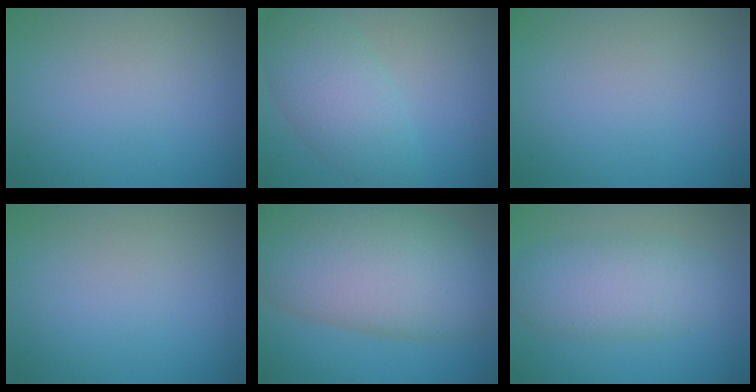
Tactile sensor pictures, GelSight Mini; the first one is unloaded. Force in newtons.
{"total": 4.8, "press": 4.8, "slide": 0.1}
{"total": 0.0}
{"total": 0.0}
{"total": 13.4, "press": 13.3, "slide": 0.8}
{"total": 5.1, "press": 5.1, "slide": 0.1}